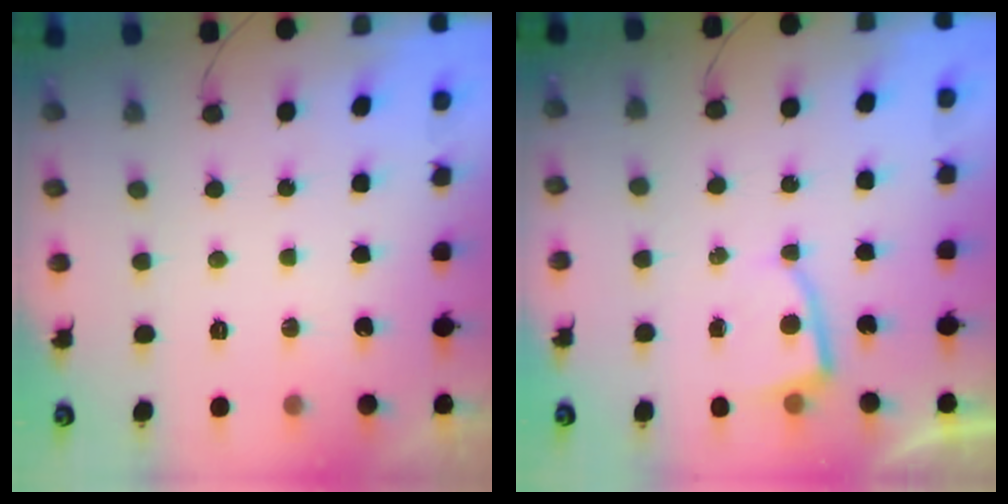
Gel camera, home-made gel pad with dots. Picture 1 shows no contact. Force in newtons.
{"total": 4.1, "press": 4.1, "slide": 0.4}